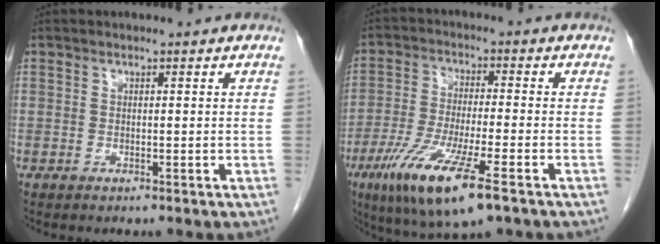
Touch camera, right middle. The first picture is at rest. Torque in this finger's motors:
{"motor_torque": [1.43, -0.71, 0.65, 0.18]}